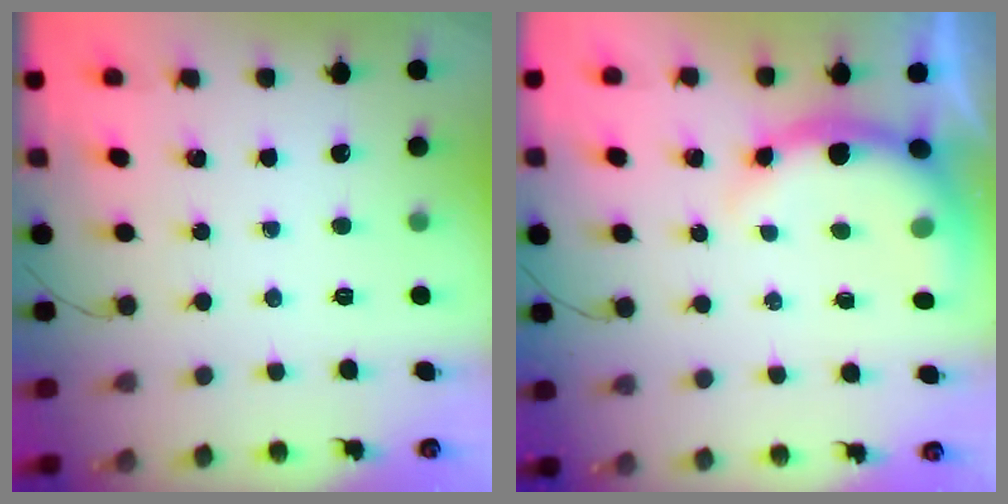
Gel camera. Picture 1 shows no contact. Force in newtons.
{"total": 7.8, "press": 7.7, "slide": 1.3}